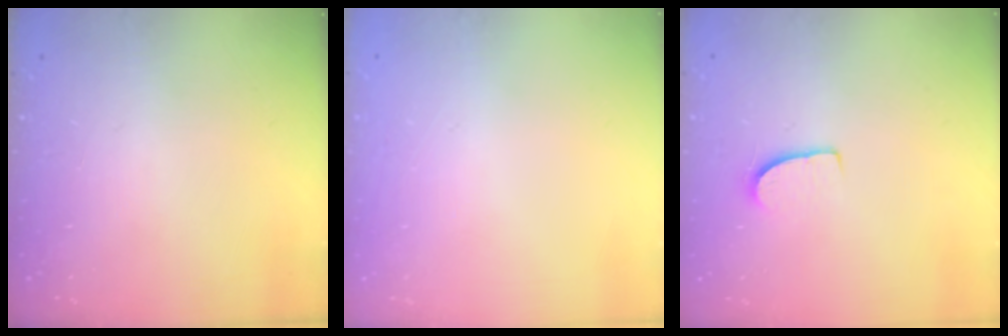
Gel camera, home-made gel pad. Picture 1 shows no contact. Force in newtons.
{"total": 0.0}
{"total": 6.6, "press": 6.5, "slide": 0.4}